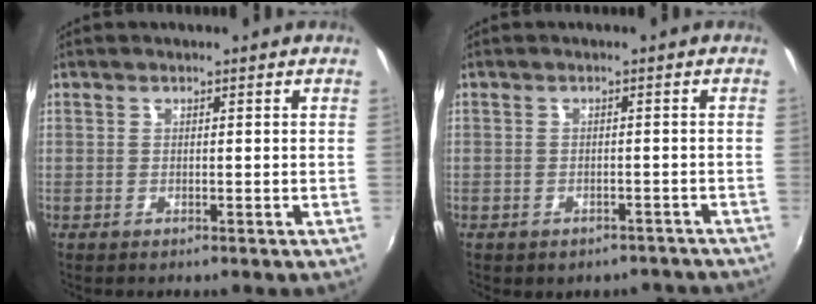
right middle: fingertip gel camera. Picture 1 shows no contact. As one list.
[{"total": 6.6, "force": [-5.6, 3.1, 1.8], "torque": [-0.037, 0.001, -0.055]}]